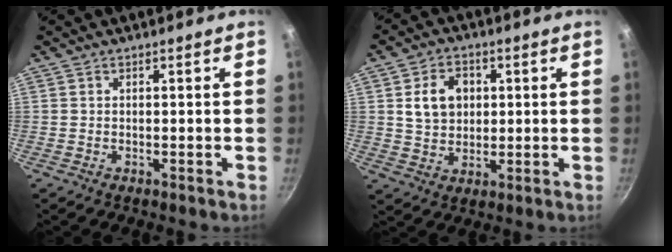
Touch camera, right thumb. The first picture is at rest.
{"total": 8.5, "force": [1.8, 6.6, 5.0], "torque": [-0.064, 0.002, 0.029]}